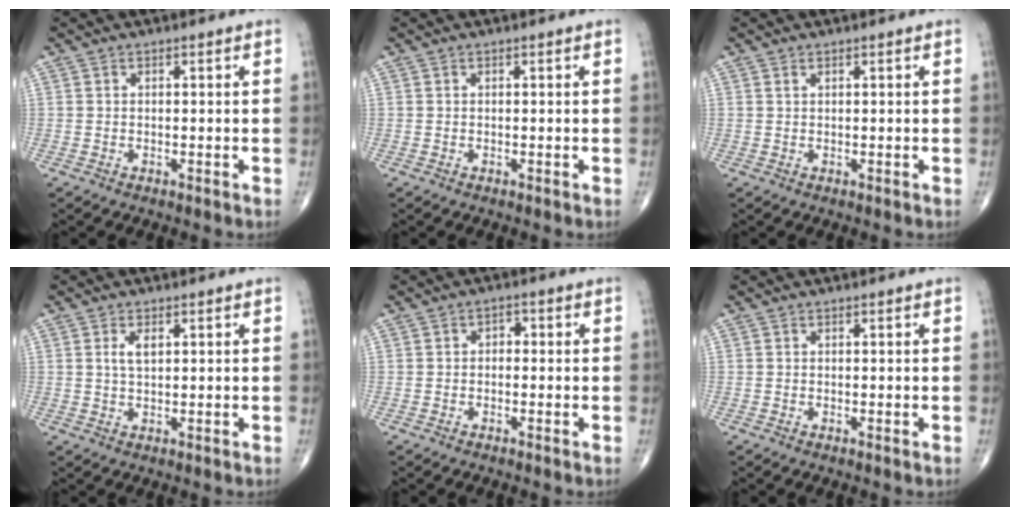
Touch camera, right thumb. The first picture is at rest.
{"total": 0.0}
{"total": 0.5, "force": [0.4, 0.2, 0.3], "torque": [-0.007, 0.001, 0.008]}
{"total": 2.7, "force": [0.9, 1.3, 2.2], "torque": [-0.040, -0.001, 0.017]}
{"total": 1.9, "force": [-0.1, 1.4, 1.3], "torque": [-0.006, 0.009, -0.010]}
{"total": 0.0}